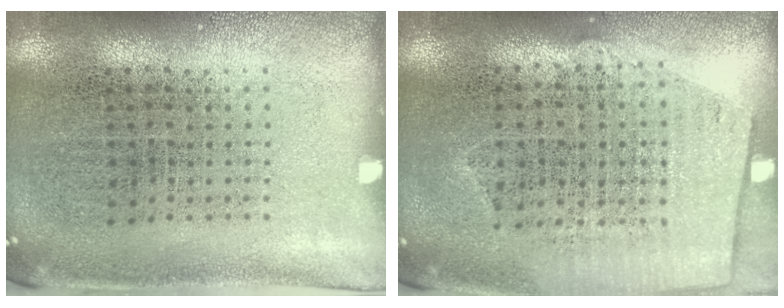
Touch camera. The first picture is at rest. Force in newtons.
{"total": 1.2, "press": 1.1, "slide": 0.6}